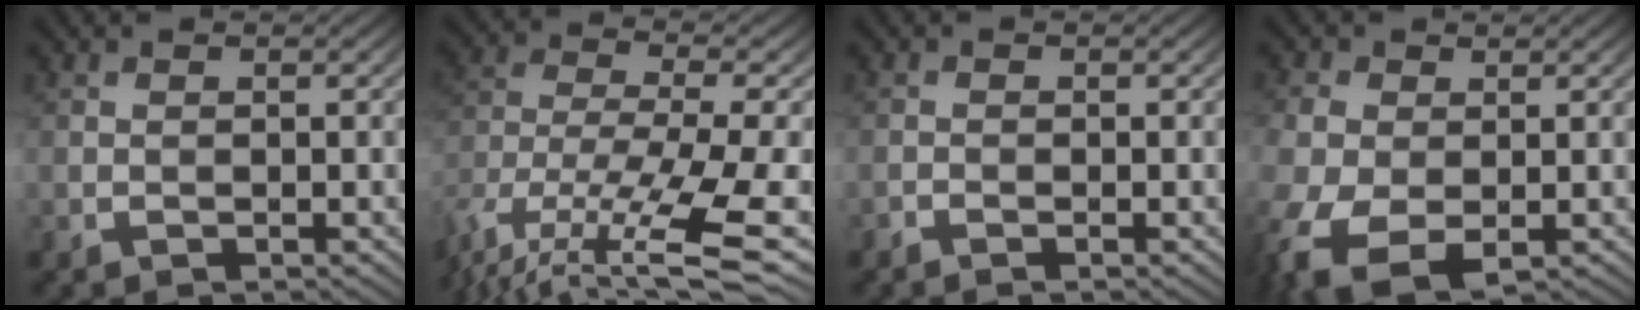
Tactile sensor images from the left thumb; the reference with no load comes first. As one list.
[{"total": 14.4, "force": [-9.3, 4.5, 10.1], "torque": [-0.233, -0.001, -0.148]}, {"total": 0.6, "force": [-0.5, 0.1, 0.2], "torque": [-0.003, 0.002, -0.011]}, {"total": 8.7, "force": [-3.1, 5.7, 5.8], "torque": [-0.179, -0.029, -0.056]}]